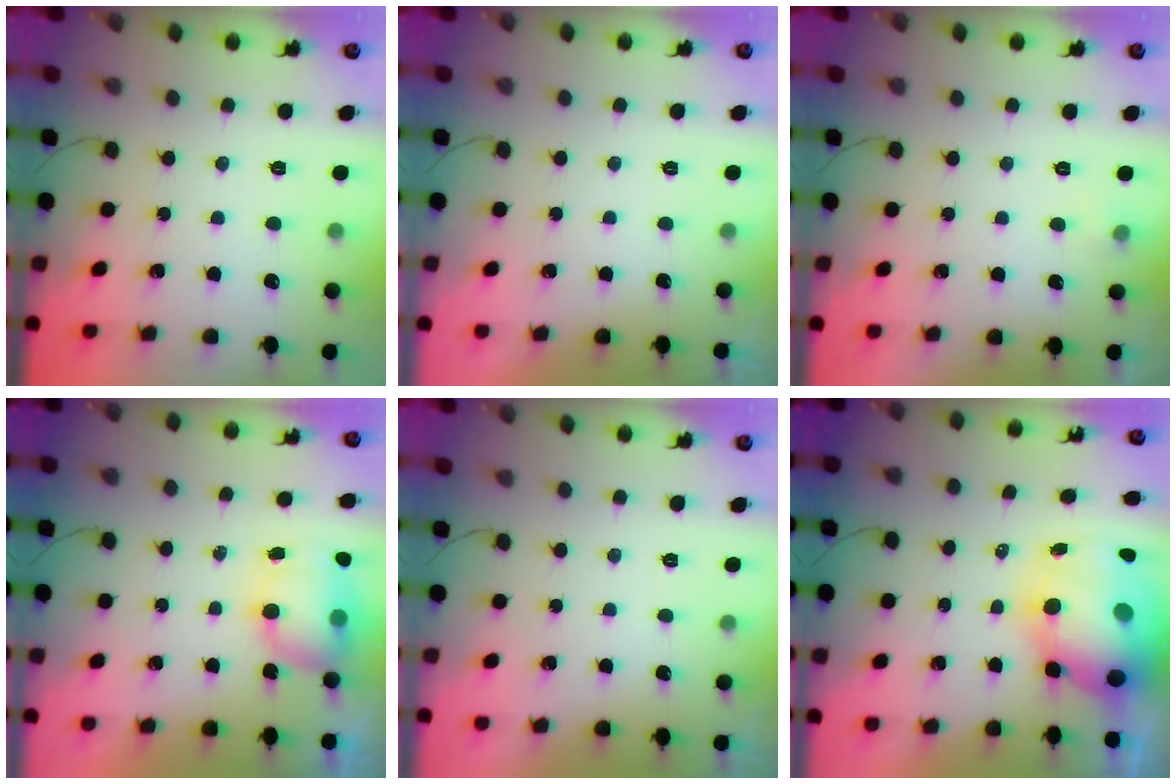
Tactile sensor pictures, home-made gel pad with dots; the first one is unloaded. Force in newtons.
{"total": 0.0}
{"total": 7.4, "press": 3.1, "slide": 6.7}
{"total": 7.6, "press": 7.2, "slide": 2.3}
{"total": 0.0}
{"total": 15.5, "press": 15.0, "slide": 4.1}